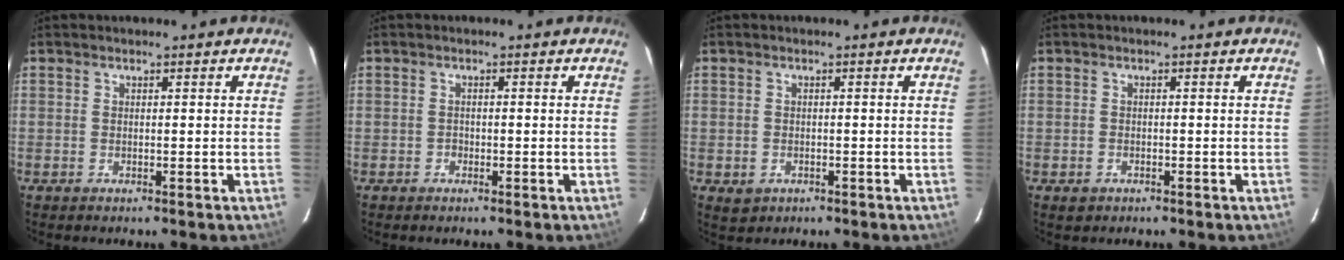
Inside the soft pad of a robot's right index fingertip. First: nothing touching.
{"total": 0.9, "force": [-0.6, 0.7, 0.0], "torque": [0.001, 0.005, -0.010]}
{"total": 2.7, "force": [-0.9, 2.3, 1.0], "torque": [-0.022, -0.002, -0.007]}
{"total": 1.9, "force": [-1.0, 1.5, 0.5], "torque": [-0.012, 0.000, -0.011]}